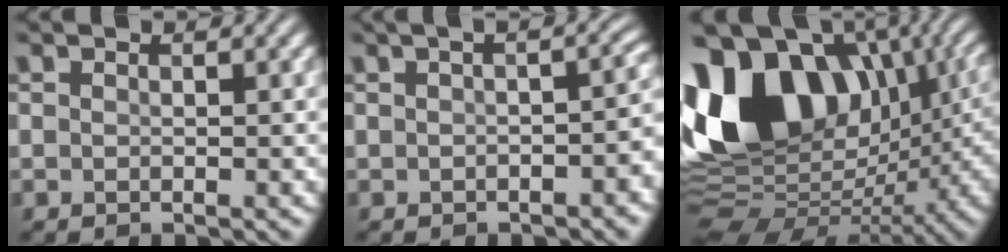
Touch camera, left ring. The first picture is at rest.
{"total": 5.4, "force": [-0.2, 2.3, 4.8], "torque": [-0.034, 0.010, 0.001]}
{"total": 17.4, "force": [3.2, 12.0, 12.2], "torque": [-0.222, 0.033, 0.044]}